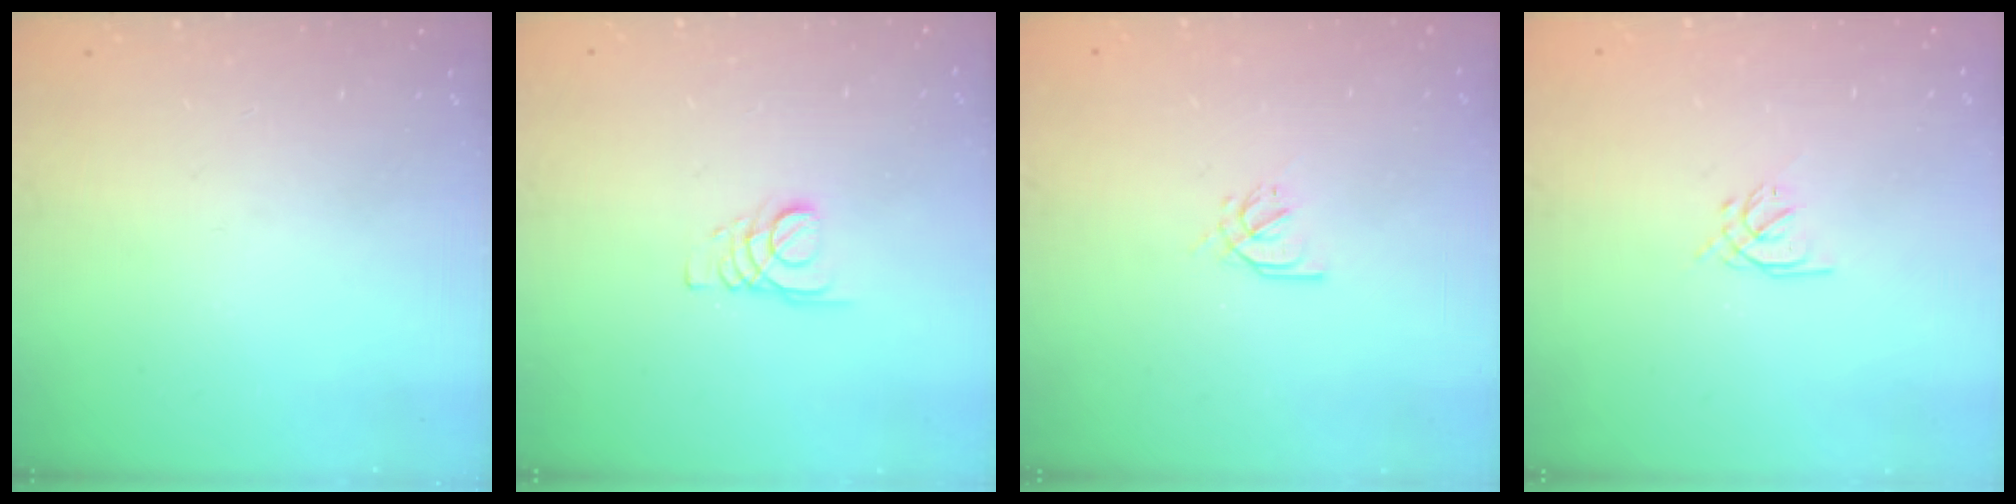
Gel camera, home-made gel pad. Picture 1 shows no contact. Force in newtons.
{"total": 1.8, "press": 1.7, "slide": 0.1}
{"total": 2.4, "press": 2.4, "slide": 0.5}
{"total": 1.2, "press": 1.1, "slide": 0.5}